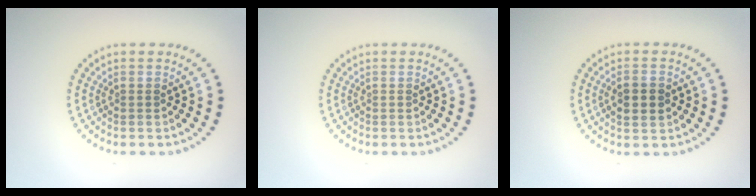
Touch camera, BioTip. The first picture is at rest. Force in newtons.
{"total": 0.0}
{"total": 2.3, "press": 2.3, "slide": 0.1}